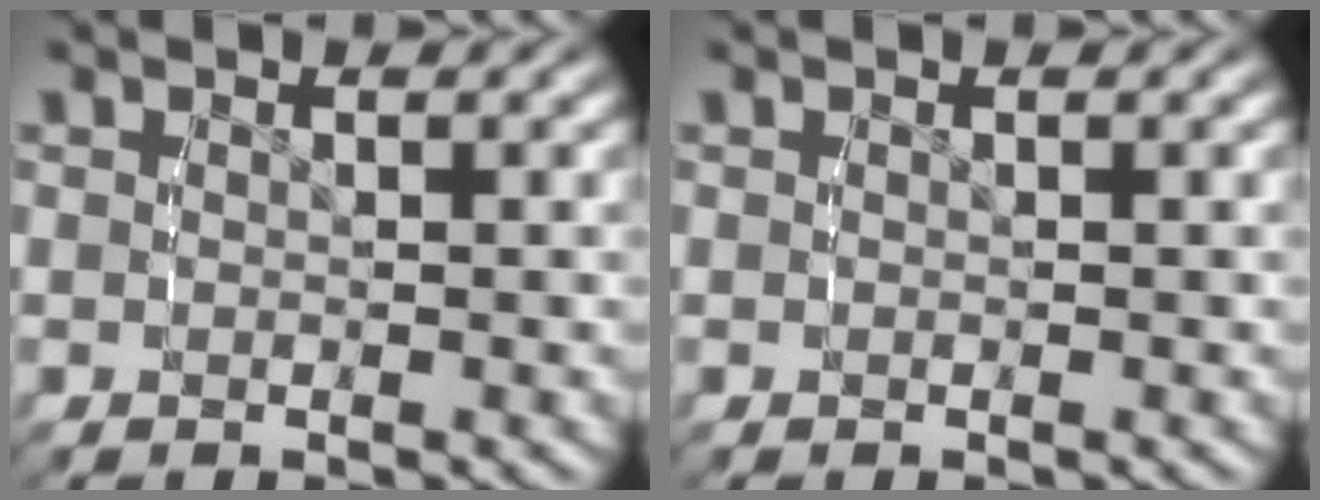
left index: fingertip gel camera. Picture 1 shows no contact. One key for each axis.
{"total": 0.0}